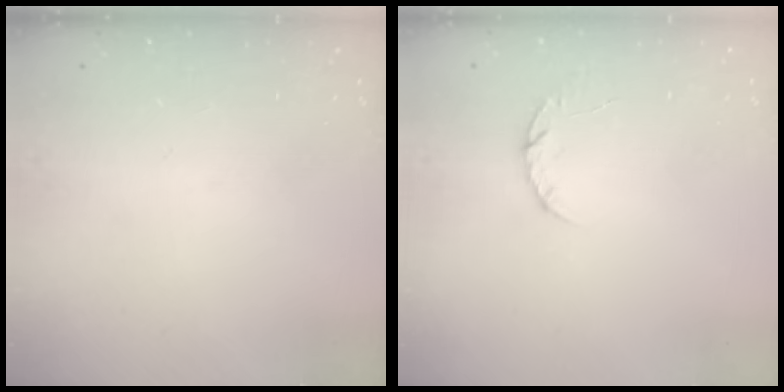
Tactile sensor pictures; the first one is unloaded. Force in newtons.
{"total": 4.4, "press": 4.4, "slide": 0.6}